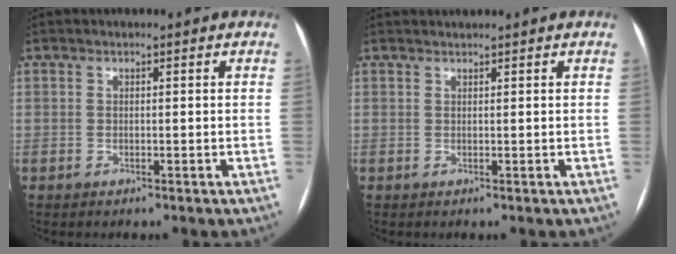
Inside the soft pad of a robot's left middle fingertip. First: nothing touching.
{"total": 1.2, "force": [1.1, -0.4, 0.2], "torque": [-0.004, 0.014, 0.027]}